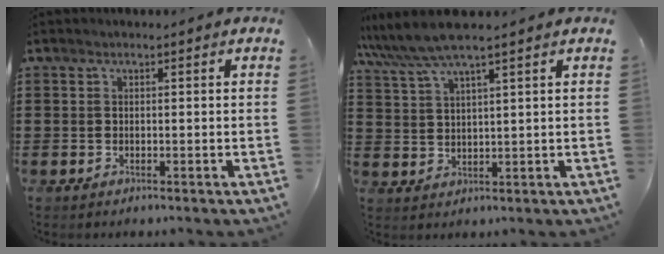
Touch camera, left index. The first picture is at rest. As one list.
[{"total": 5.7, "force": [4.4, 0.3, 3.6], "torque": [-0.083, -0.009, 0.076]}]